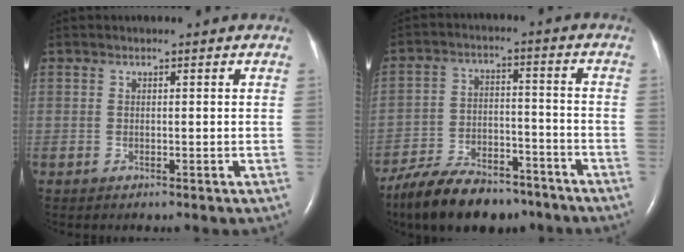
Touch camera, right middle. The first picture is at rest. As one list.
[{"total": 14.7, "force": [-11.9, 5.6, 6.7], "torque": [-0.115, 0.008, -0.192]}]